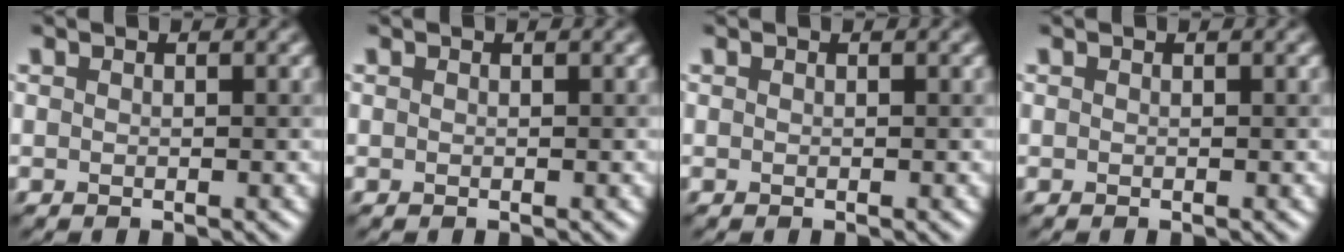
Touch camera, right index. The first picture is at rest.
{"total": 0.0}
{"total": 0.0}
{"total": 0.0}